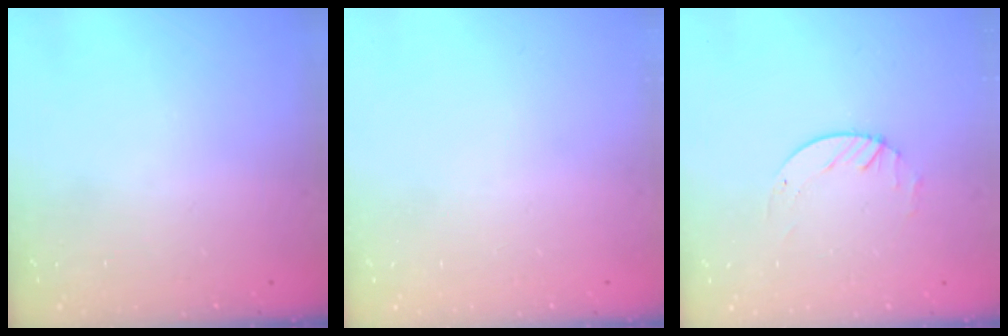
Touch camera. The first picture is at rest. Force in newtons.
{"total": 0.0}
{"total": 2.0, "press": 2.0, "slide": 0.2}